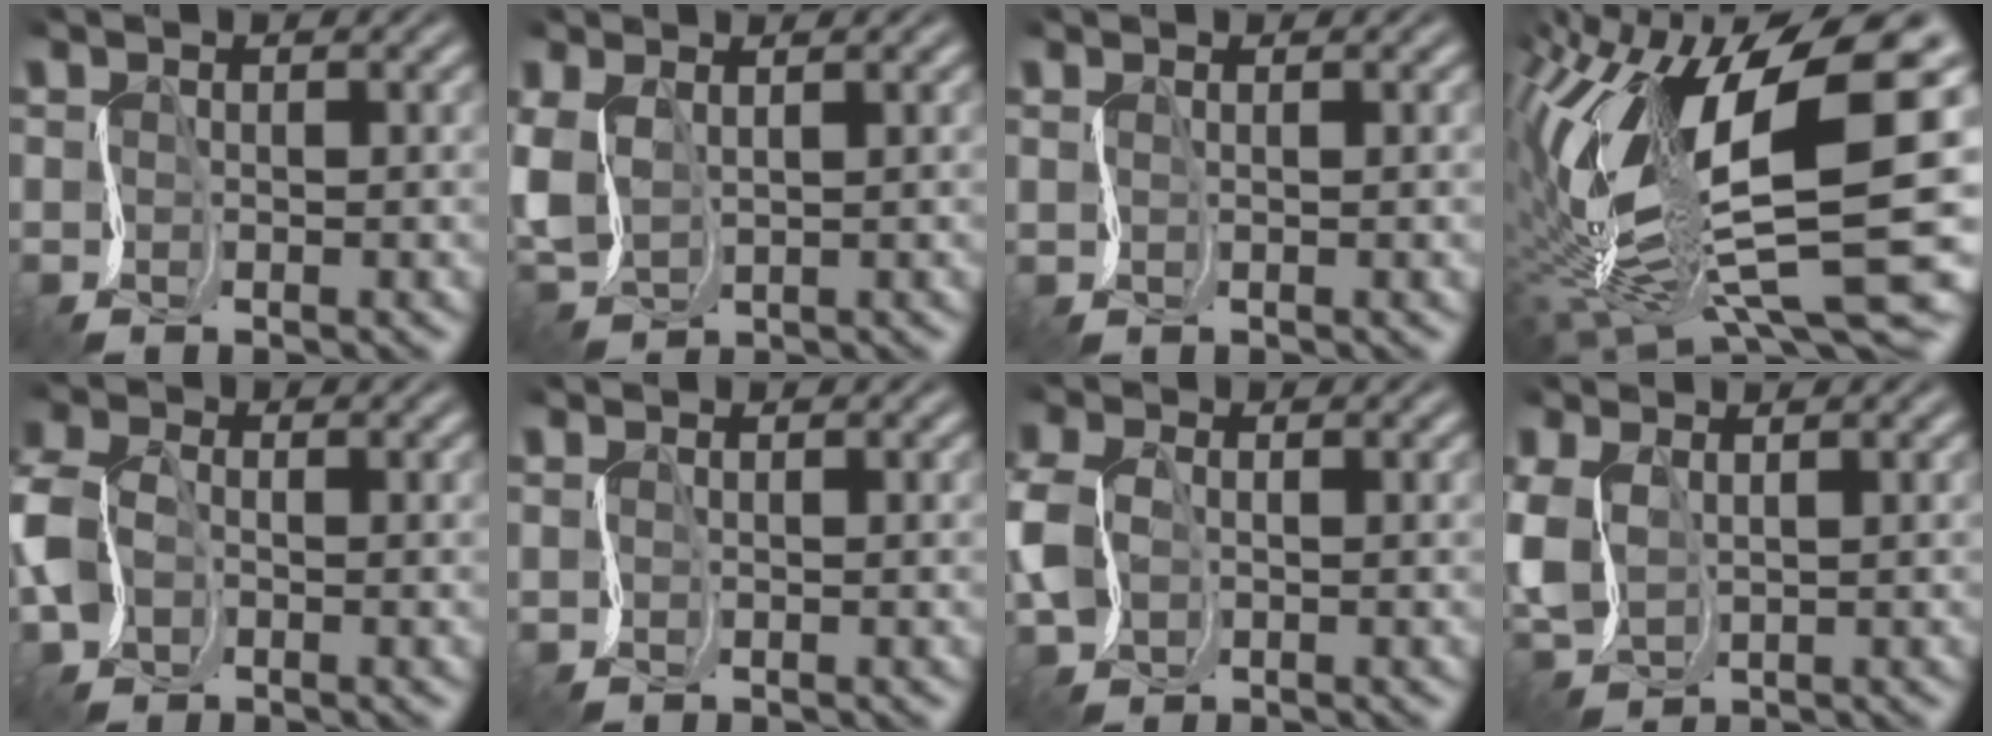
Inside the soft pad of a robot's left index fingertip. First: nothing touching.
{"total": 3.3, "force": [1.2, 2.3, 2.0], "torque": [-0.064, 0.004, 0.031]}
{"total": 1.3, "force": [1.0, 0.6, 0.7], "torque": [-0.005, 0.010, 0.010]}
{"total": 13.8, "force": [-0.6, 4.3, 13.1], "torque": [-0.272, 0.012, -0.007]}
{"total": 4.6, "force": [-1.0, 3.5, 2.8], "torque": [-0.091, -0.001, -0.031]}
{"total": 0.7, "force": [0.6, 0.3, 0.0], "torque": [0.001, 0.001, 0.011]}
{"total": 4.0, "force": [0.0, 3.1, 2.6], "torque": [-0.078, 0.000, -0.001]}
{"total": 3.6, "force": [1.0, 2.7, 2.3], "torque": [-0.073, 0.002, 0.029]}